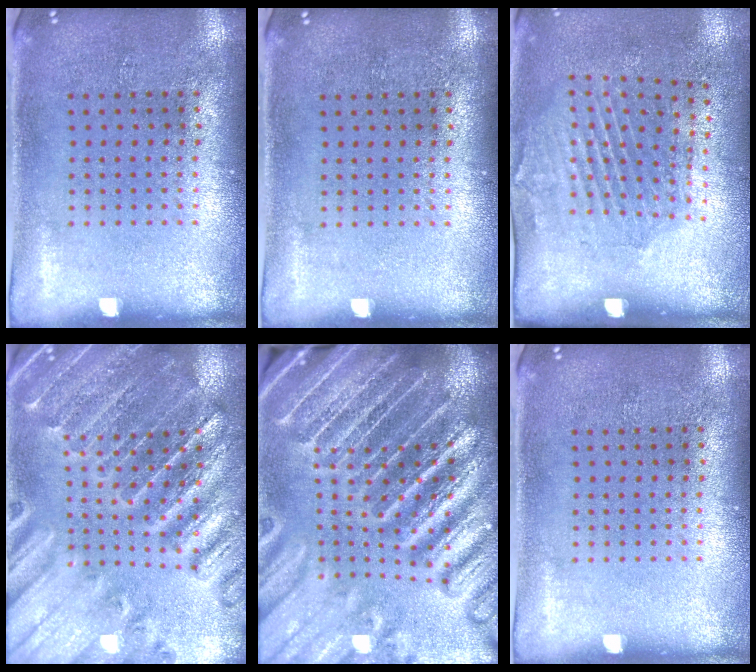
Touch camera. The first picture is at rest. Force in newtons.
{"total": 0.0}
{"total": 2.0, "press": 1.2, "slide": 1.6}
{"total": 2.7, "press": 2.7, "slide": 0.4}
{"total": 5.6, "press": 4.8, "slide": 2.7}
{"total": 0.0}